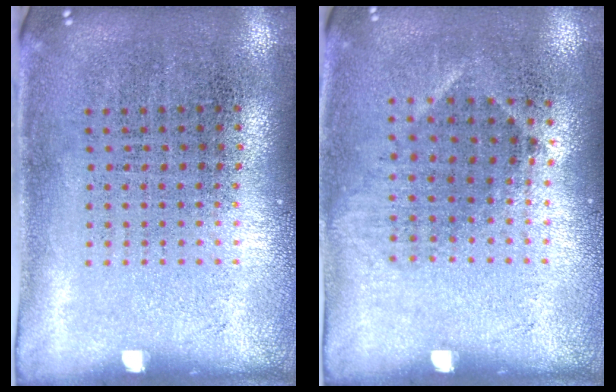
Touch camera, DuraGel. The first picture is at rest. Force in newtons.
{"total": 1.1, "press": 0.9, "slide": 0.7}